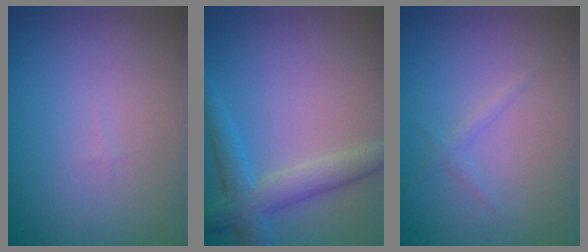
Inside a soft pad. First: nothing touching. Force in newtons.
{"total": 3.4, "press": 3.4, "slide": 0.1}
{"total": 0.8, "press": 0.8, "slide": 0.1}